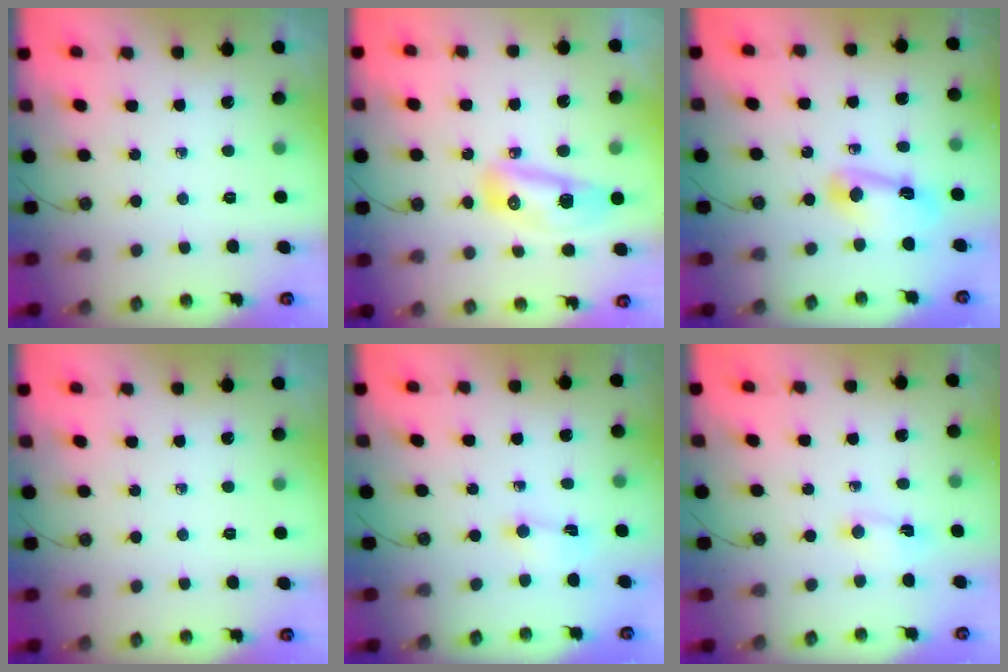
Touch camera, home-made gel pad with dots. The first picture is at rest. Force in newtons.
{"total": 9.9, "press": 9.8, "slide": 1.3}
{"total": 11.0, "press": 8.1, "slide": 7.4}
{"total": 0.0}
{"total": 0.8, "press": 0.8, "slide": 0.2}
{"total": 1.1, "press": 1.0, "slide": 0.5}